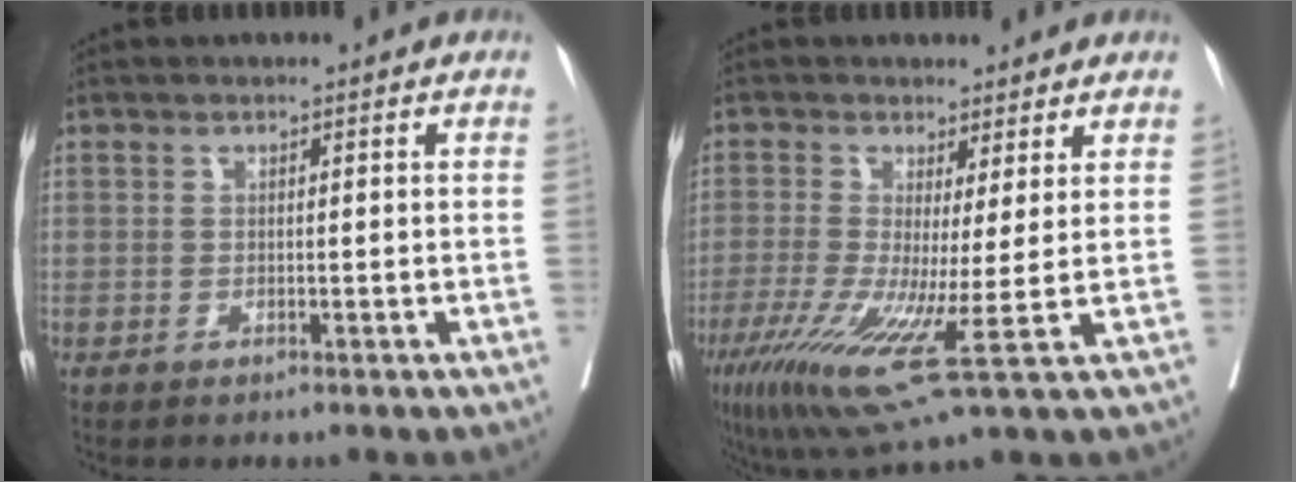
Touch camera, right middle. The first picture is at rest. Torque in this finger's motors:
{"motor_torque": [1.11, -1.00, 0.65, 0.21]}